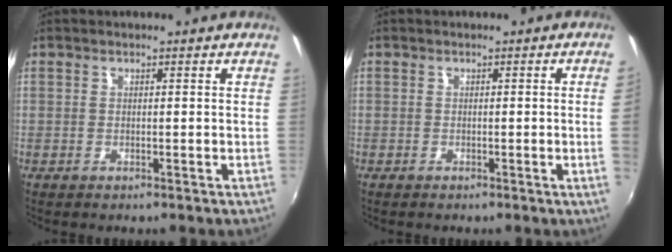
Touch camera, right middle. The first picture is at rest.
{"total": 1.7, "force": [-0.1, -1.0, 1.3], "torque": [-0.017, -0.011, 0.001]}